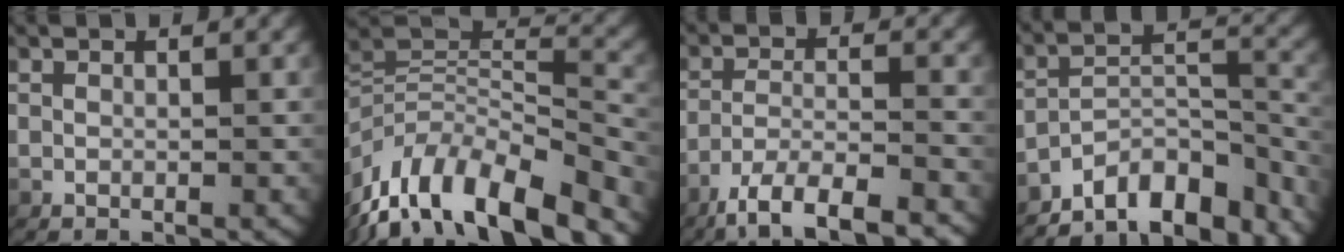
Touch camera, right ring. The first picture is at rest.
{"total": 13.7, "force": [-7.6, 8.4, 7.7], "torque": [-0.156, -0.044, -0.106]}
{"total": 7.9, "force": [-6.0, 2.6, 4.5], "torque": [-0.078, -0.021, -0.088]}
{"total": 10.7, "force": [-7.8, 5.1, 5.3], "torque": [-0.075, -0.034, -0.113]}